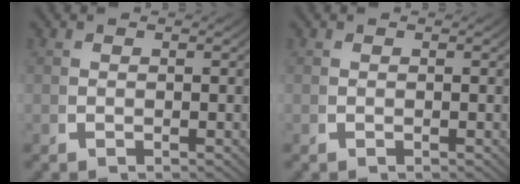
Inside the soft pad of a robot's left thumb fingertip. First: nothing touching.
{"total": 0.0}